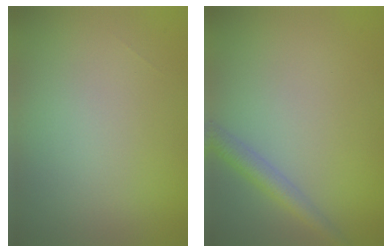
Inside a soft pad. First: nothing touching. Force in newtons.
{"total": 2.2, "press": 2.2, "slide": 0.1}